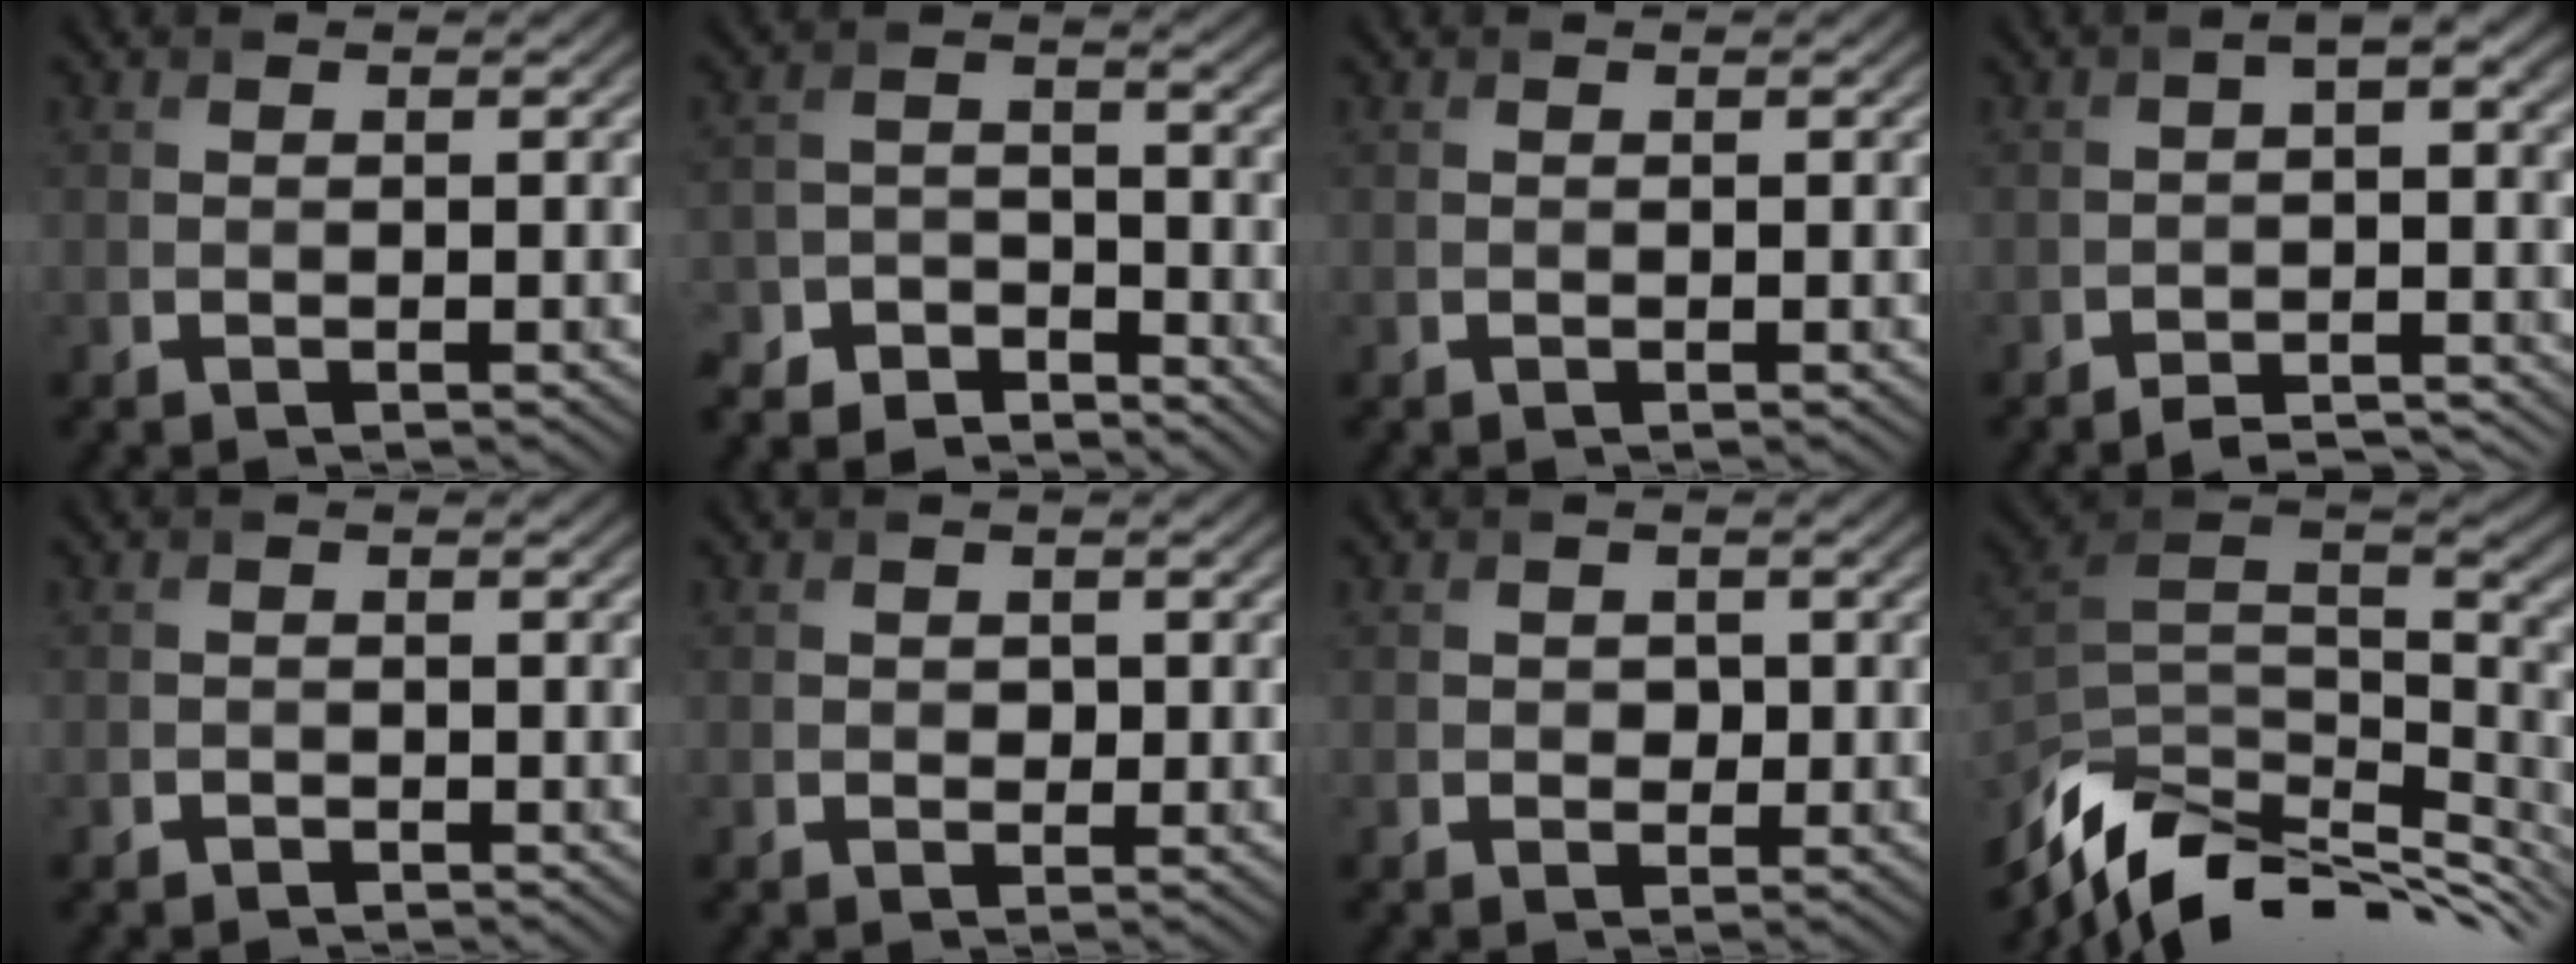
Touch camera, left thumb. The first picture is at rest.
{"total": 7.6, "force": [-7.1, 2.1, 1.6], "torque": [-0.036, -0.005, -0.139]}
{"total": 0.0}
{"total": 5.6, "force": [-3.5, 1.4, 4.2], "torque": [-0.057, -0.003, -0.057]}
{"total": 0.7, "force": [-0.6, 0.4, 0.0], "torque": [0.001, -0.004, -0.013]}
{"total": 0.8, "force": [0.0, 0.7, 0.3], "torque": [-0.005, -0.008, -0.003]}
{"total": 1.2, "force": [0.0, 1.1, 0.6], "torque": [-0.012, -0.008, -0.003]}
{"total": 13.6, "force": [-6.3, 6.0, 10.5], "torque": [-0.237, -0.017, -0.106]}